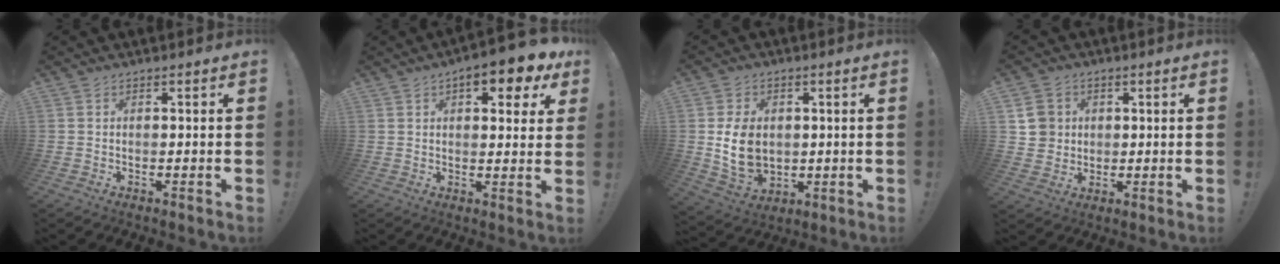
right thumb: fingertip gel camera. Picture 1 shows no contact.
{"total": 9.7, "force": [5.3, 3.7, 7.2], "torque": [-0.081, -0.026, 0.084]}
{"total": 12.9, "force": [1.0, 10.5, 7.5], "torque": [-0.143, -0.012, 0.023]}
{"total": 7.5, "force": [2.4, 6.9, 2.0], "torque": [-0.031, -0.006, 0.051]}